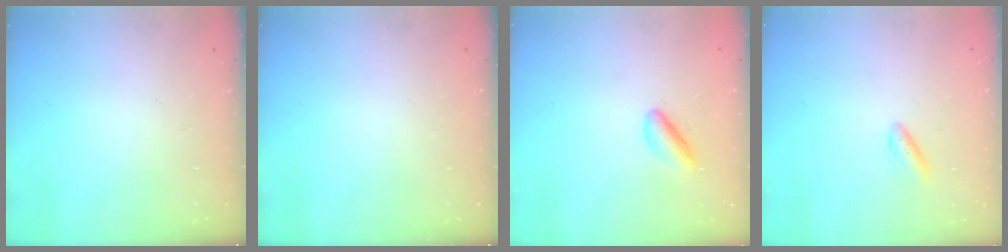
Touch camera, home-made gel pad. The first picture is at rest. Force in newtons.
{"total": 0.0}
{"total": 3.5, "press": 3.4, "slide": 0.5}
{"total": 2.8, "press": 2.5, "slide": 1.3}